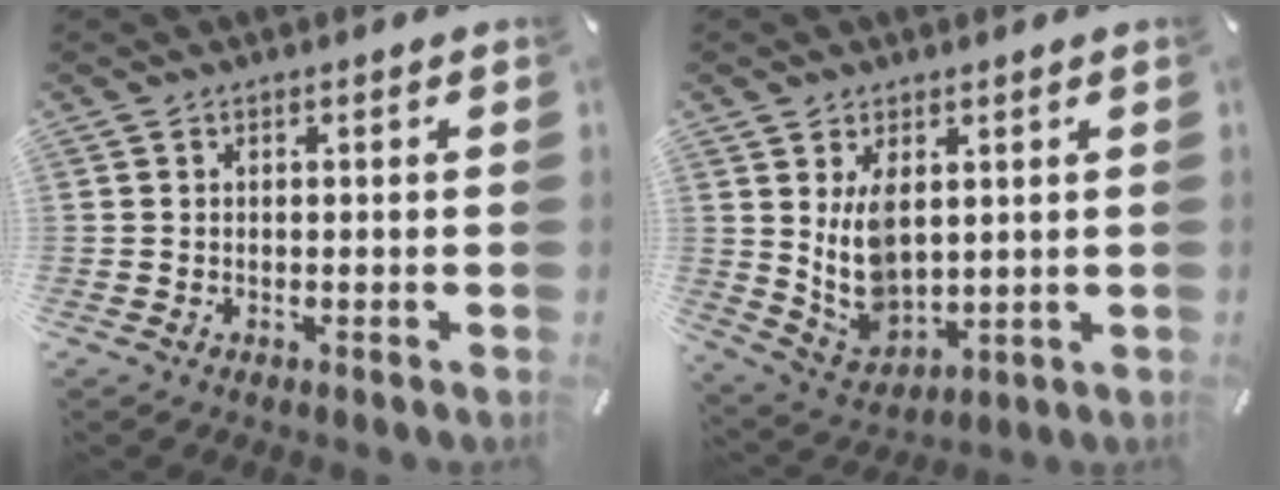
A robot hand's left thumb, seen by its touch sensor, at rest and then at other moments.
{"total": 9.4, "force": [3.4, 6.3, 6.1], "torque": [-0.140, -0.024, 0.062]}